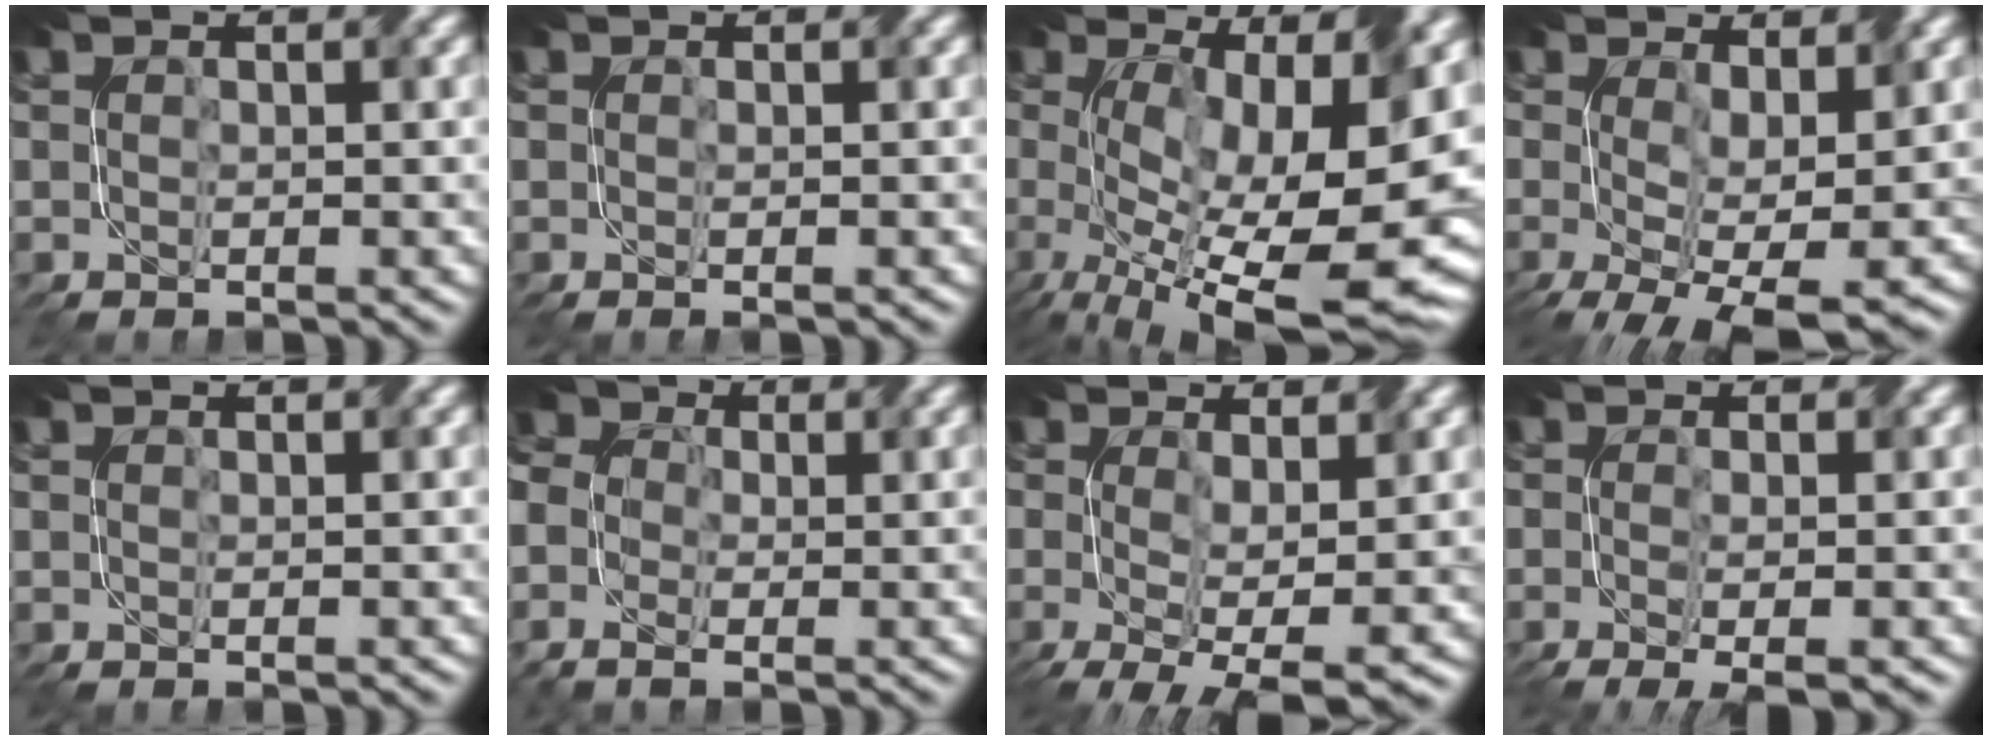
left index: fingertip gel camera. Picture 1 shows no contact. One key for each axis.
{"total": 0.7, "fx": -0.1, "fy": 0.2, "fz": 0.6, "tx": -0.002, "ty": -0.003, "tz": -0.001}
{"total": 15.7, "fx": -0.8, "fy": 6.6, "fz": 14.2, "tx": -0.213, "ty": -0.023, "tz": 0.012}
{"total": 9.4, "fx": -1.6, "fy": 5.1, "fz": 7.7, "tx": -0.141, "ty": -0.030, "tz": -0.005}
{"total": 0.0}
{"total": 5.6, "fx": -0.9, "fy": 4.3, "fz": 3.4, "tx": -0.090, "ty": 0.014, "tz": -0.017}
{"total": 7.3, "fx": -1.7, "fy": 3.4, "fz": 6.3, "tx": -0.120, "ty": -0.021, "tz": -0.014}
{"total": 3.6, "fx": -1.6, "fy": 1.1, "fz": 3.0, "tx": -0.050, "ty": -0.004, "tz": -0.020}